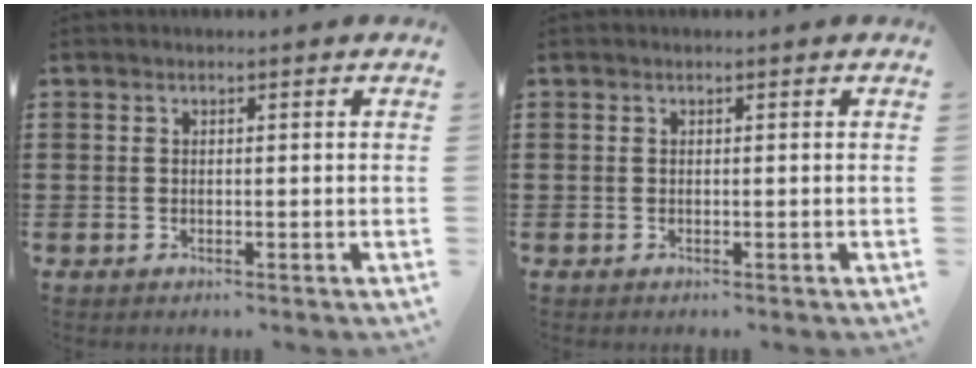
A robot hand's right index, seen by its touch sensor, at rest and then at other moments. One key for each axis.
{"total": 0.0}